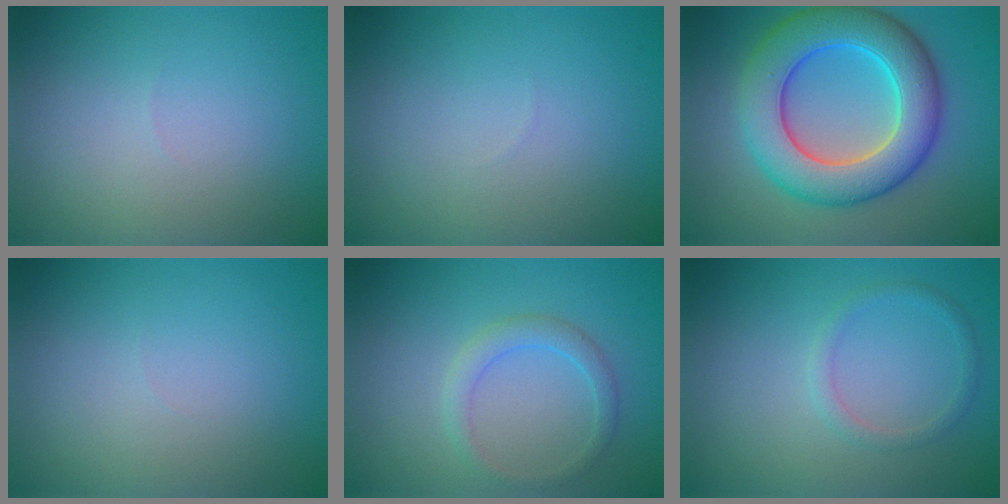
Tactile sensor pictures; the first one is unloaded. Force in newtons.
{"total": 0.0}
{"total": 9.9, "press": 9.8, "slide": 0.3}
{"total": 0.0}
{"total": 2.0, "press": 2.0, "slide": 0.3}
{"total": 1.3, "press": 1.3, "slide": 0.0}